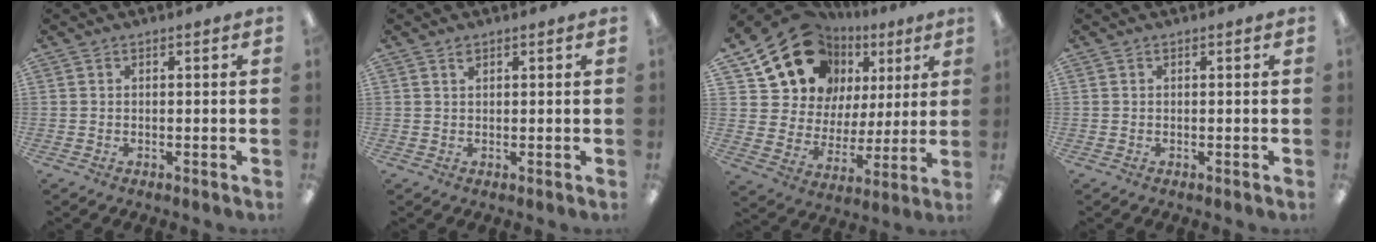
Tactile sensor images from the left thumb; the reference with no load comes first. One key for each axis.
{"total": 1.4, "fx": 1.0, "fy": 0.7, "fz": 0.7, "tx": -0.009, "ty": -0.004, "tz": 0.017}
{"total": 18.0, "fx": 11.0, "fy": 12.8, "fz": 6.4, "tx": -0.131, "ty": -0.062, "tz": 0.209}
{"total": 0.0}